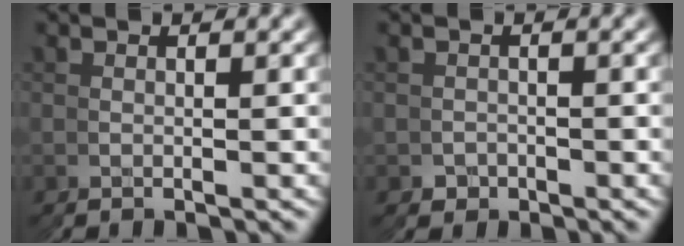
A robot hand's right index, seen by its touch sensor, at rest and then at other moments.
{"total": 2.7, "force": [-1.4, 2.0, -1.1], "torque": [0.022, -0.017, -0.015]}